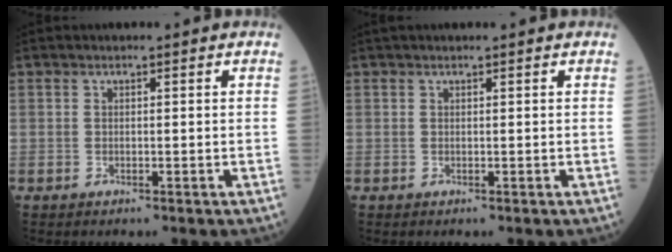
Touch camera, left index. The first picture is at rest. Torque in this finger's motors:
{"motor_torque": [0.22, -0.17, 0.06, 0.02]}